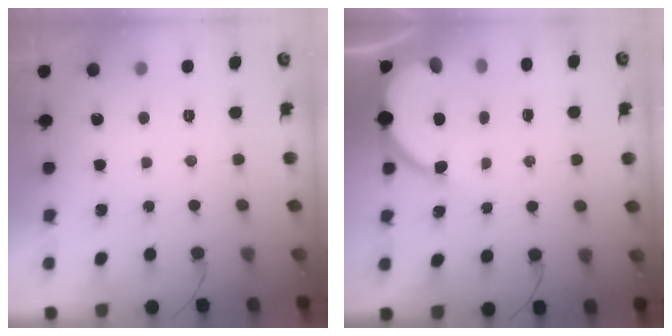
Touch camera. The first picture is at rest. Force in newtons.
{"total": 8.8, "press": 8.7, "slide": 0.8}